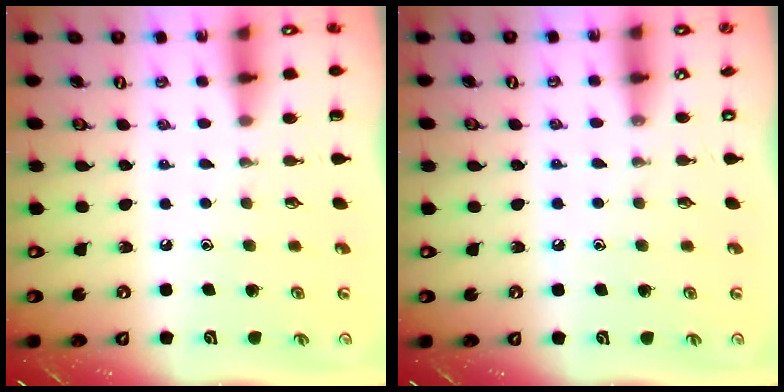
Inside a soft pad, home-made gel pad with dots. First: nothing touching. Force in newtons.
{"total": 4.8, "press": 4.8, "slide": 0.6}